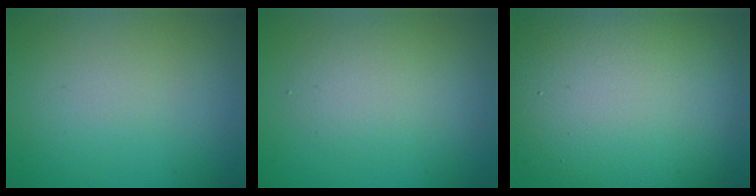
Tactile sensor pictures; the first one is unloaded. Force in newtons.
{"total": 2.6, "press": 2.6, "slide": 0.2}
{"total": 15.2, "press": 15.2, "slide": 1.1}